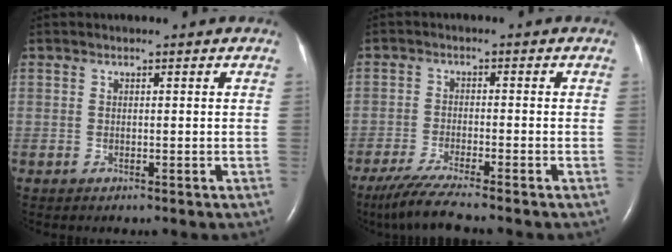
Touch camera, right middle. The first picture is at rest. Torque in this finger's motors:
{"motor_torque": [0.35, -0.35, 0.03, 0.04]}